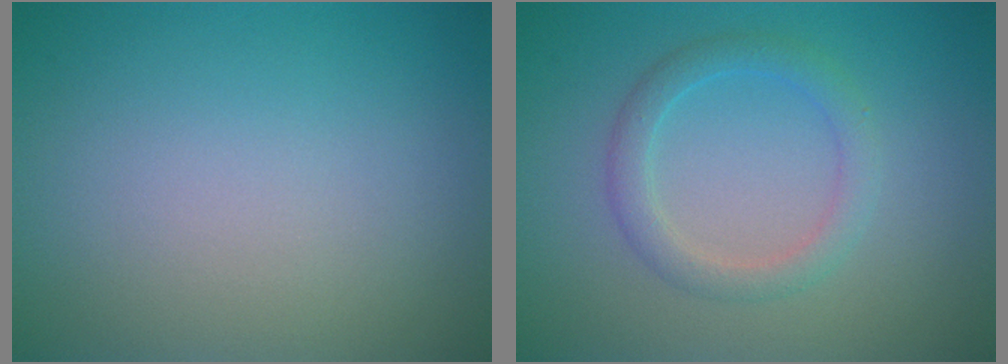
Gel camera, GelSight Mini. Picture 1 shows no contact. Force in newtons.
{"total": 2.4, "press": 2.4, "slide": 0.1}